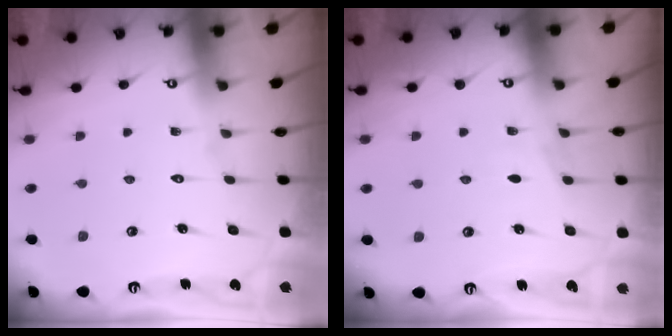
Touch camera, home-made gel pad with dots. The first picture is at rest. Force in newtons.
{"total": 4.2, "press": 4.2, "slide": 0.4}